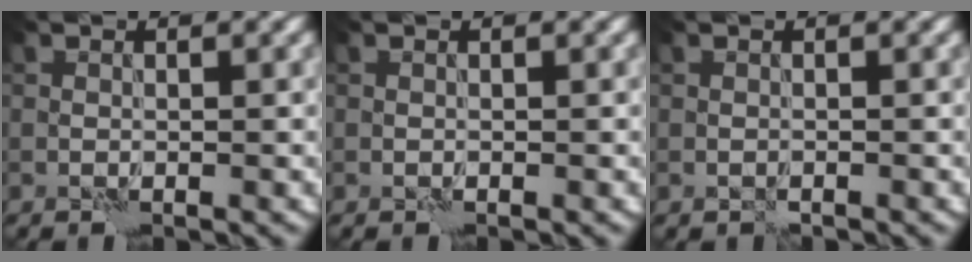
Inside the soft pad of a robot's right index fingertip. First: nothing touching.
{"total": 0.0}
{"total": 0.6, "force": [-0.6, 0.1, 0.1], "torque": [-0.003, 0.002, -0.012]}